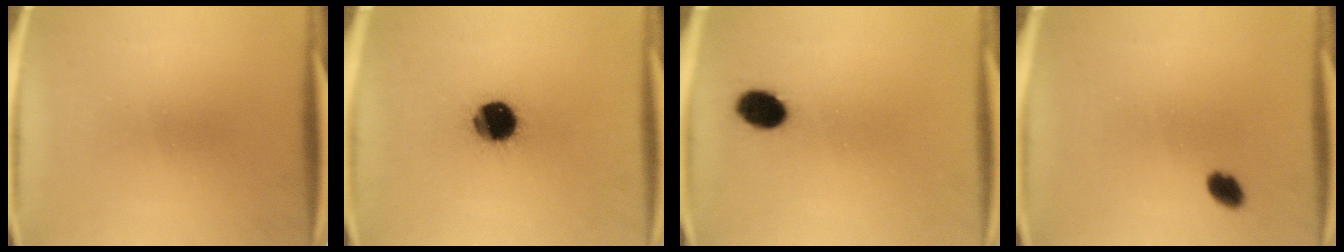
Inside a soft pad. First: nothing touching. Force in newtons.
{"total": 13.5}
{"total": 6.6}
{"total": 2.8}